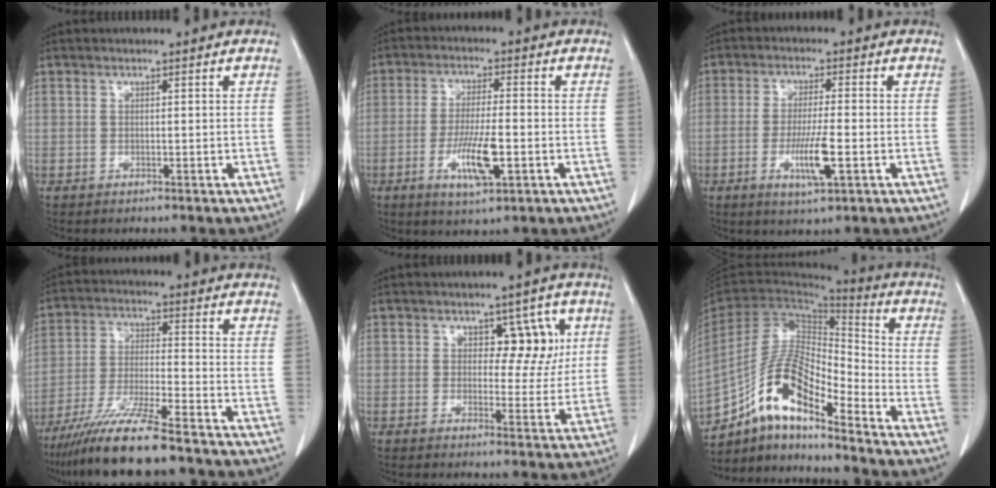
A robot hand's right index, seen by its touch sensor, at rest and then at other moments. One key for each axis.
{"total": 8.1, "fx": -2.6, "fy": 1.5, "fz": 7.5, "tx": -0.139, "ty": -0.008, "tz": -0.042}
{"total": 6.8, "fx": -2.2, "fy": 0.6, "fz": 6.4, "tx": -0.117, "ty": -0.011, "tz": -0.036}
{"total": 12.5, "fx": -9.9, "fy": 0.2, "fz": 7.5, "tx": -0.140, "ty": -0.030, "tz": -0.176}
{"total": 6.3, "fx": 1.8, "fy": 3.8, "fz": 4.7, "tx": -0.043, "ty": 0.014, "tz": 0.026}
{"total": 13.9, "fx": -9.5, "fy": 3.4, "fz": 9.6, "tx": -0.188, "ty": 0.019, "tz": -0.174}